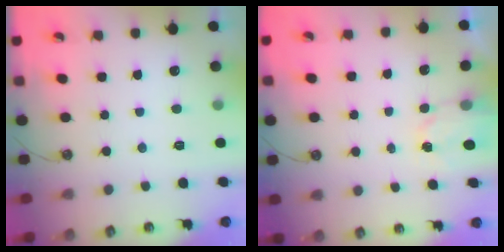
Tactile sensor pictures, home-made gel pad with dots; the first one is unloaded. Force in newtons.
{"total": 2.6, "press": 2.6, "slide": 0.3}